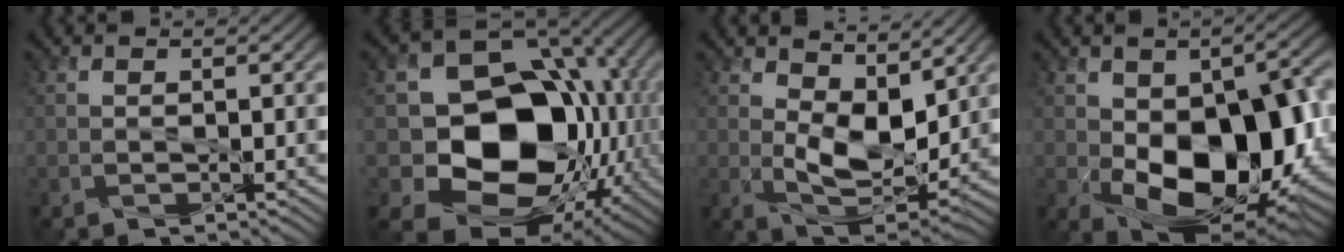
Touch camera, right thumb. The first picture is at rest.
{"total": 18.0, "force": [-0.9, 14.2, 11.0], "torque": [-0.186, -0.046, 0.005]}
{"total": 8.7, "force": [3.4, 4.8, 6.4], "torque": [-0.136, -0.009, 0.057]}
{"total": 15.2, "force": [-2.9, 9.1, 11.8], "torque": [-0.182, -0.030, -0.039]}